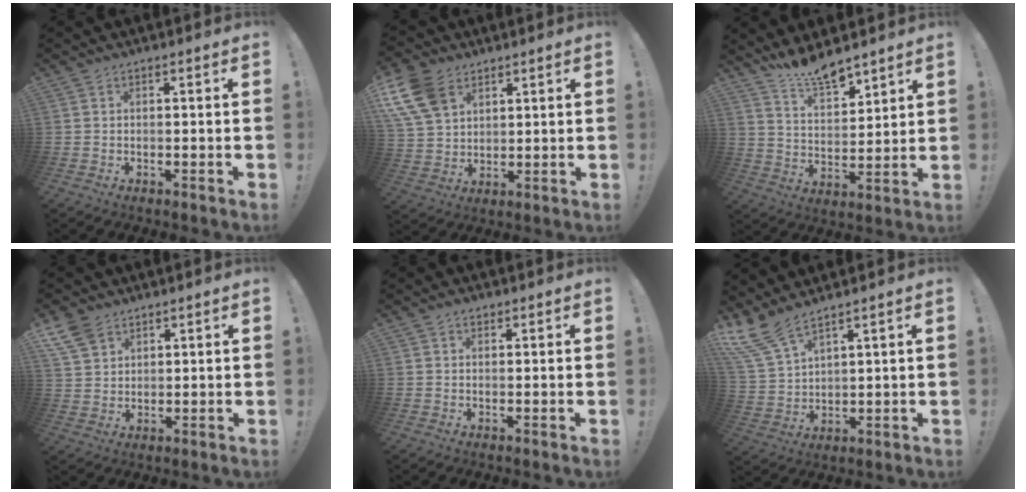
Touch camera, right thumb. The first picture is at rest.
{"total": 13.0, "force": [6.7, 8.8, 6.9], "torque": [-0.149, -0.027, 0.133]}
{"total": 9.9, "force": [8.9, 2.4, 3.6], "torque": [-0.068, -0.072, 0.165]}
{"total": 7.1, "force": [4.9, 4.4, 2.8], "torque": [-0.061, -0.018, 0.099]}
{"total": 1.3, "force": [0.9, 0.8, 0.5], "torque": [-0.010, 0.001, 0.017]}
{"total": 9.6, "force": [7.8, 2.7, 5.0], "torque": [-0.114, -0.038, 0.151]}